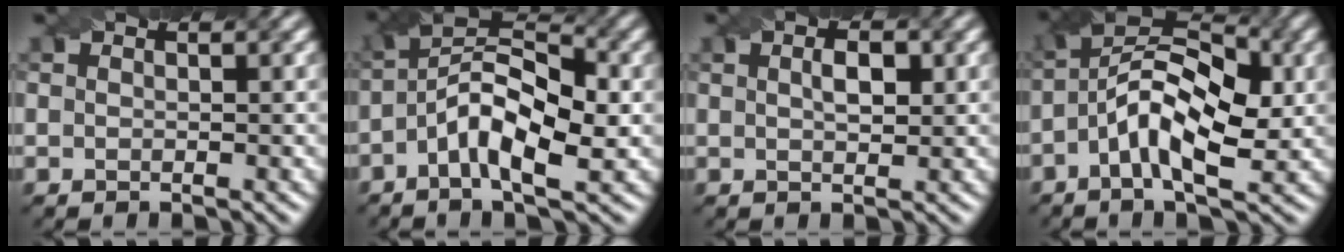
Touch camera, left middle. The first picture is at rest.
{"total": 7.7, "force": [-1.5, 3.1, 6.9], "torque": [-0.125, 0.022, -0.034]}
{"total": 2.2, "force": [0.6, 0.9, 1.9], "torque": [-0.028, -0.001, 0.011]}
{"total": 8.5, "force": [-1.0, 3.9, 7.5], "torque": [-0.136, 0.023, -0.026]}